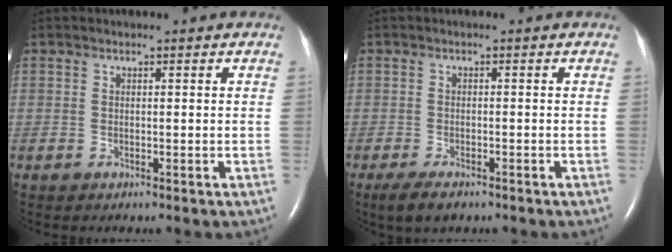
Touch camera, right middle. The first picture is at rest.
{"total": 3.7, "force": [-2.6, 1.3, 2.3], "torque": [-0.051, -0.008, -0.038]}